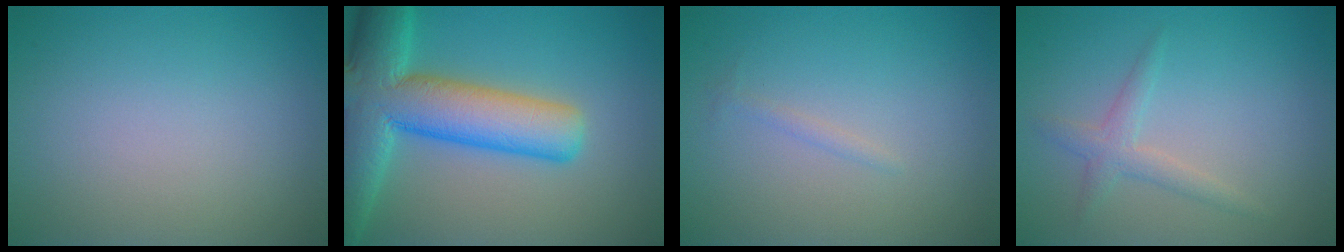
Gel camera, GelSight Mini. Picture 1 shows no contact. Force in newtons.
{"total": 11.1, "press": 11.1, "slide": 0.6}
{"total": 0.6, "press": 0.6, "slide": 0.0}
{"total": 1.9, "press": 1.9, "slide": 0.1}